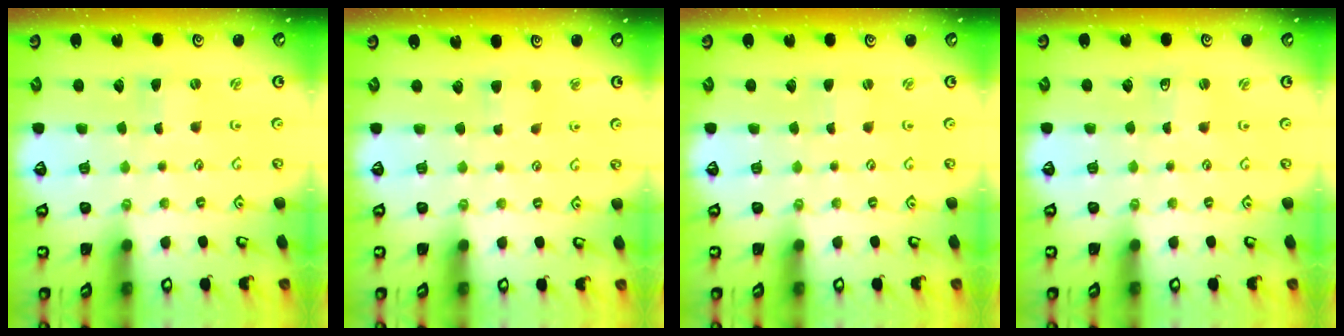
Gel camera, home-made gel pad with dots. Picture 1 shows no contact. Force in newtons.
{"total": 3.1, "press": 3.0, "slide": 0.6}
{"total": 0.0}
{"total": 1.4, "press": 1.4, "slide": 0.1}